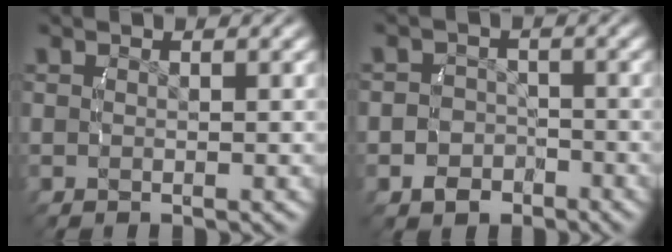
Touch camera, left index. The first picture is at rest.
{"total": 4.8, "force": [-1.9, 4.3, 0.7], "torque": [-0.021, -0.009, -0.039]}